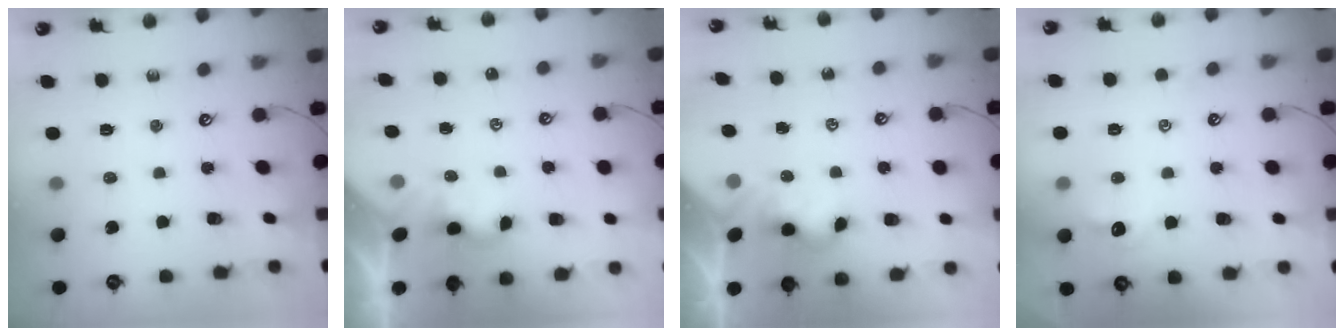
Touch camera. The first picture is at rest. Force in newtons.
{"total": 1.1, "press": 1.1, "slide": 0.2}
{"total": 3.7, "press": 3.7, "slide": 0.3}
{"total": 2.7, "press": 2.6, "slide": 0.7}